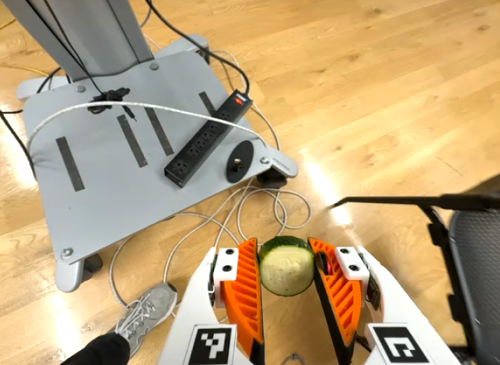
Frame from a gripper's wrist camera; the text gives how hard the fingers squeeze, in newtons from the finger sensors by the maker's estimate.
{"total": 8.0, "left": 7.8, "right": 8.3}